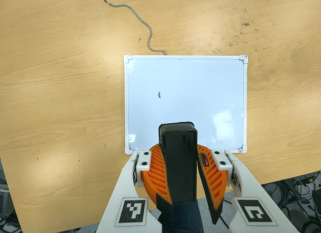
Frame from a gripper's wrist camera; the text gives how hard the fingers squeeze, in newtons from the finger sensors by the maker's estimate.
{"total": 10.8, "left": 10.7, "right": 10.9}